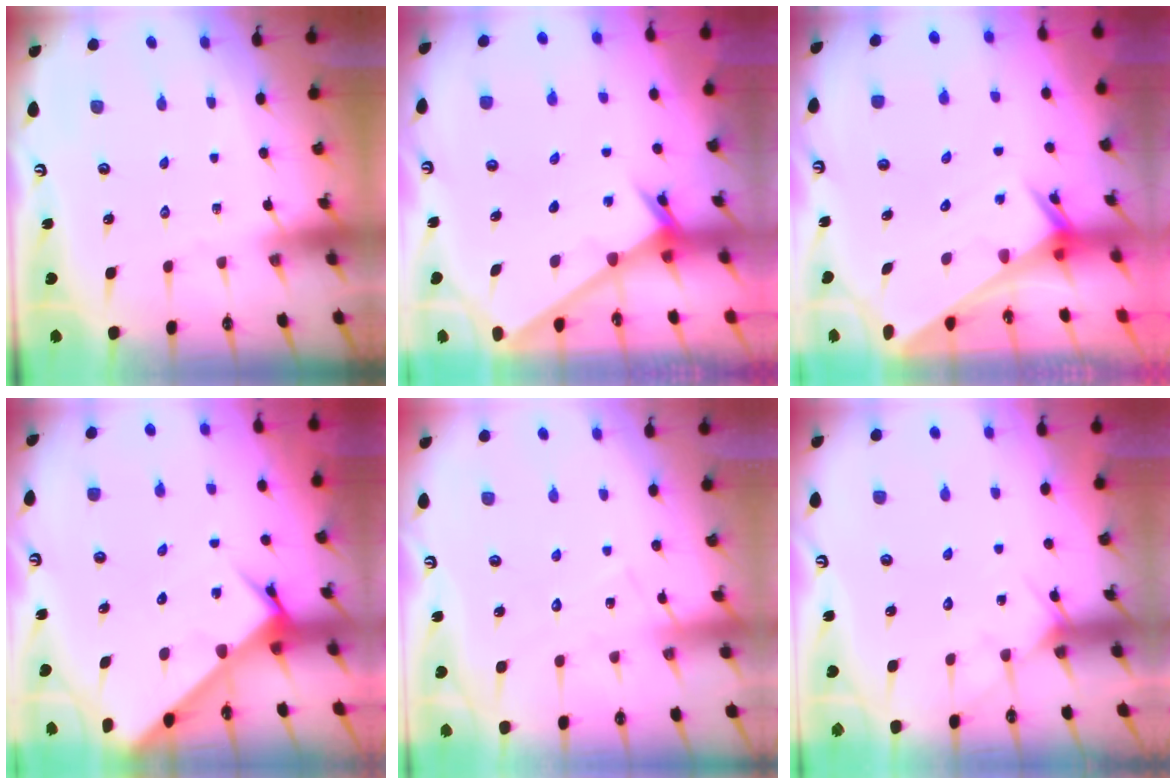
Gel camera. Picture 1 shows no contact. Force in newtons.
{"total": 2.5, "press": 2.5, "slide": 0.2}
{"total": 2.5, "press": 2.5, "slide": 0.2}
{"total": 4.8, "press": 4.8, "slide": 0.3}
{"total": 7.3, "press": 7.3, "slide": 0.2}
{"total": 5.5, "press": 5.5, "slide": 0.5}